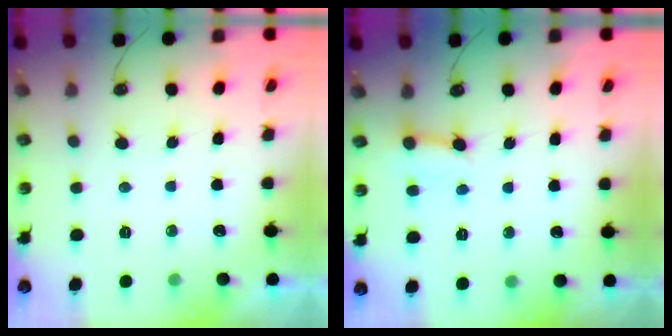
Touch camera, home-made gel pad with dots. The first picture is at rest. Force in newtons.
{"total": 4.2, "press": 4.2, "slide": 0.5}